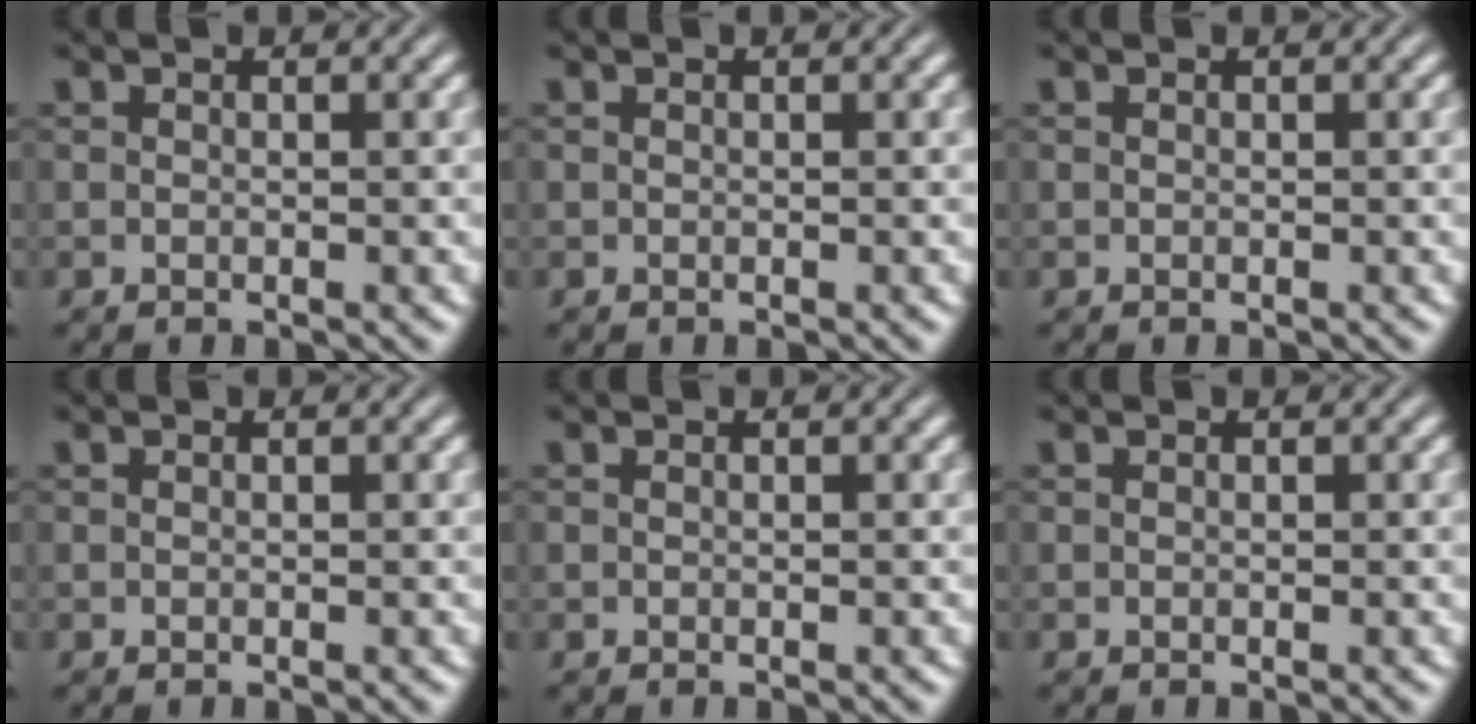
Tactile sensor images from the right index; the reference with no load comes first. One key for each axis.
{"total": 0.0}
{"total": 0.0}
{"total": 0.0}
{"total": 0.0}
{"total": 0.0}